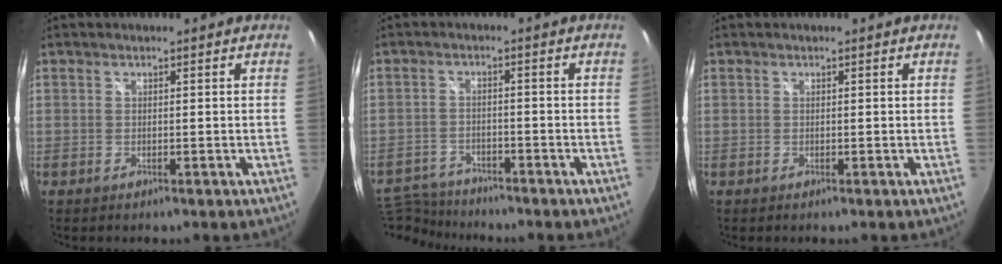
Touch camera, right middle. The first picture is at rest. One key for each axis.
{"total": 8.3, "fx": -7.7, "fy": 2.4, "fz": 1.9, "tx": -0.064, "ty": -0.006, "tz": -0.134}
{"total": 0.0}